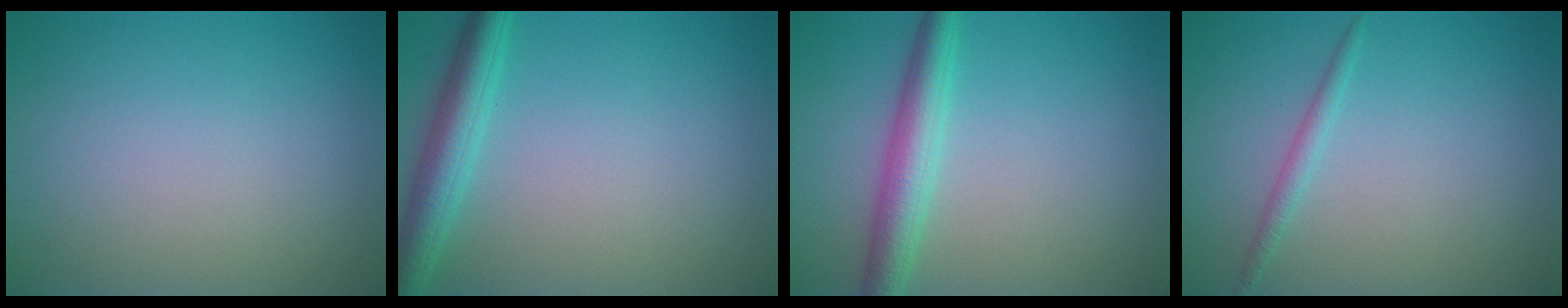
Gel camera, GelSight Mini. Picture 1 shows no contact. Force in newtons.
{"total": 3.9, "press": 3.9, "slide": 0.2}
{"total": 3.9, "press": 3.9, "slide": 0.1}
{"total": 1.2, "press": 1.2, "slide": 0.1}